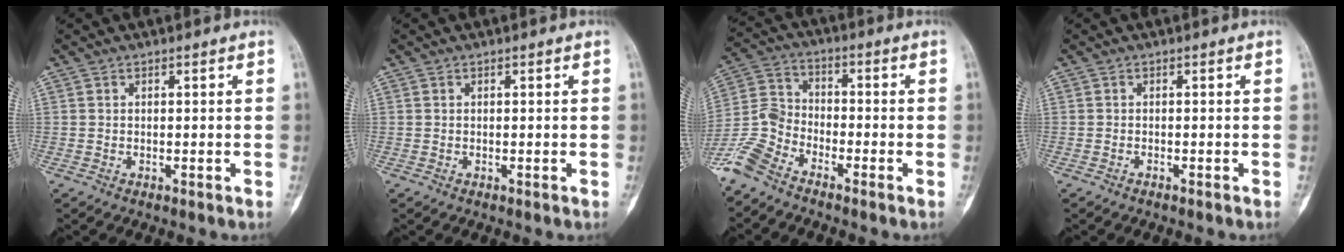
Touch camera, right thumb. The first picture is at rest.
{"total": 0.0}
{"total": 8.8, "force": [-6.9, 3.9, 3.9], "torque": [-0.088, 0.030, -0.152]}
{"total": 0.6, "force": [-0.5, 0.1, 0.3], "torque": [-0.012, 0.003, -0.006]}